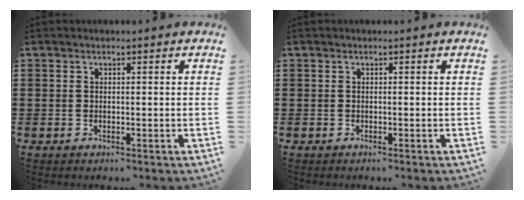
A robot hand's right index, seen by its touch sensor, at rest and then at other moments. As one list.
[{"total": 0.0}]